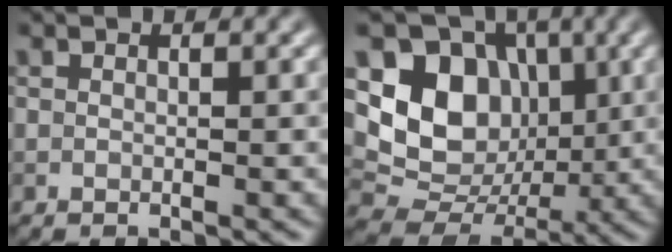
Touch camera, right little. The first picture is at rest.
{"total": 9.1, "force": [1.8, 7.5, 4.9], "torque": [-0.096, -0.017, 0.024]}